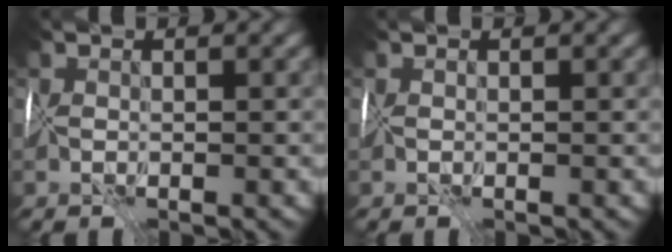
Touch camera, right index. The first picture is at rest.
{"total": 0.0}